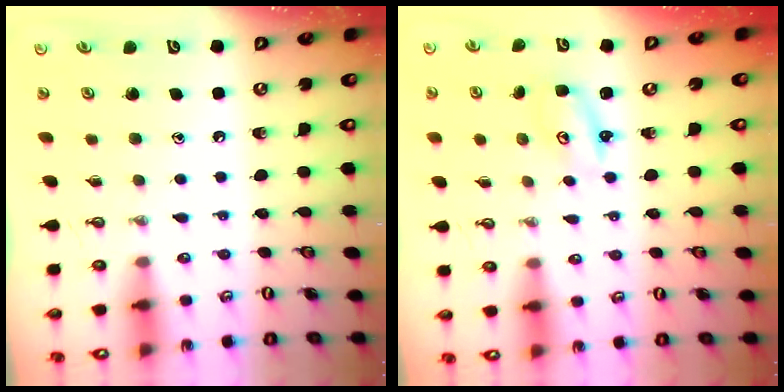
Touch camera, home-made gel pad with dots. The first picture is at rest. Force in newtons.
{"total": 2.6, "press": 2.6, "slide": 0.2}